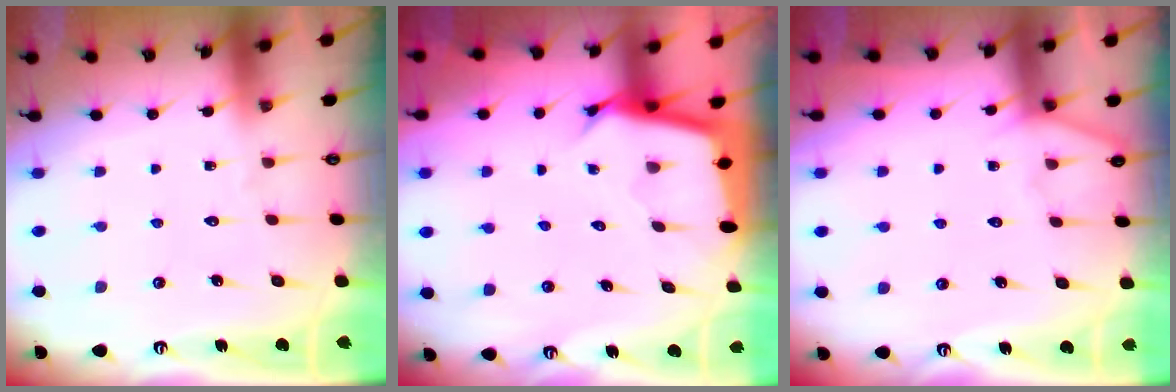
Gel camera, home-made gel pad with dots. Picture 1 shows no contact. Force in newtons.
{"total": 3.1, "press": 3.1, "slide": 0.1}
{"total": 4.2, "press": 4.2, "slide": 0.5}